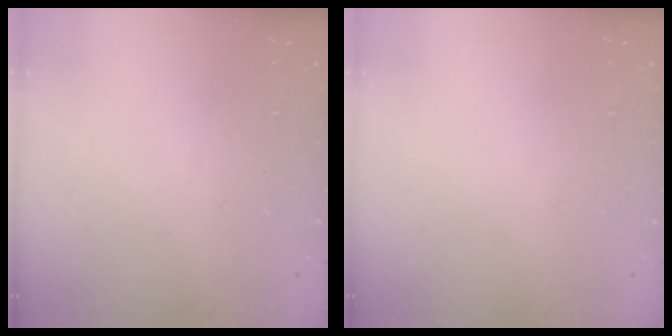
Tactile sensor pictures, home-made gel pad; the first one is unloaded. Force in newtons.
{"total": 0.0}